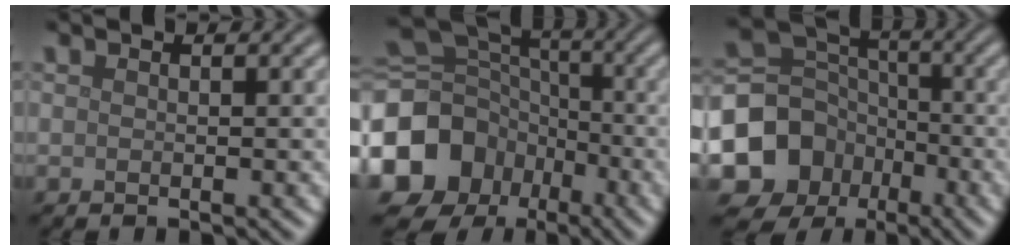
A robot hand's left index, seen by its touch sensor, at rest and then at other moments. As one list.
[{"total": 16.4, "force": [-7.1, 13.5, 6.0], "torque": [-0.158, -0.035, -0.141]}, {"total": 9.7, "force": [-4.0, 8.2, 3.1], "torque": [-0.089, -0.009, -0.087]}]